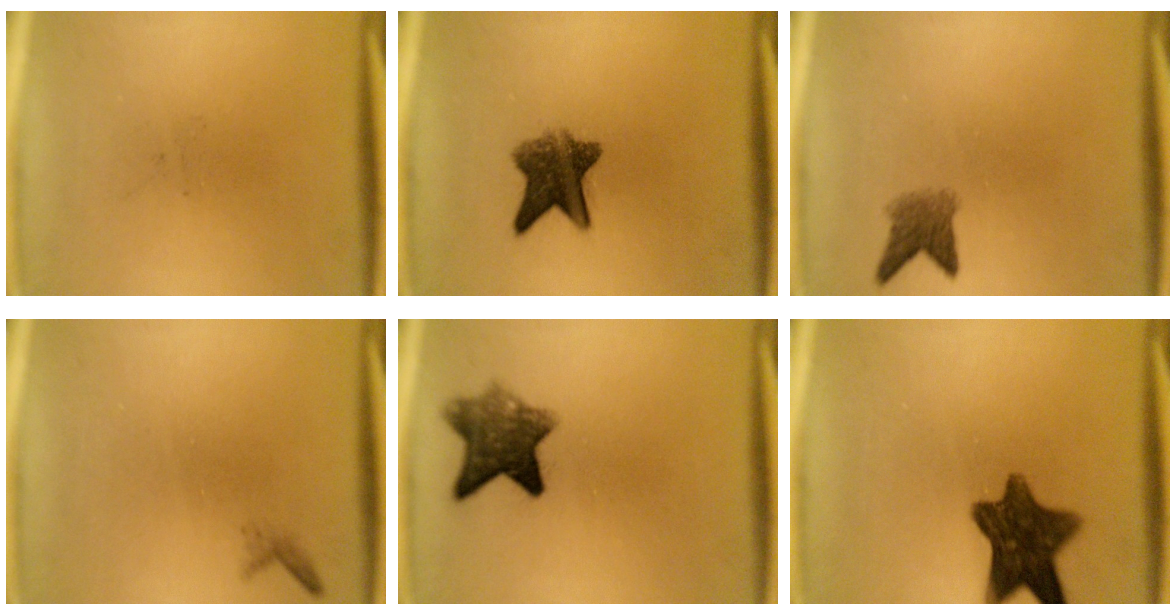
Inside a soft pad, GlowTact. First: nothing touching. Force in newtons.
{"total": 7.3}
{"total": 3.1}
{"total": 0.6}
{"total": 7.7}
{"total": 10.8}